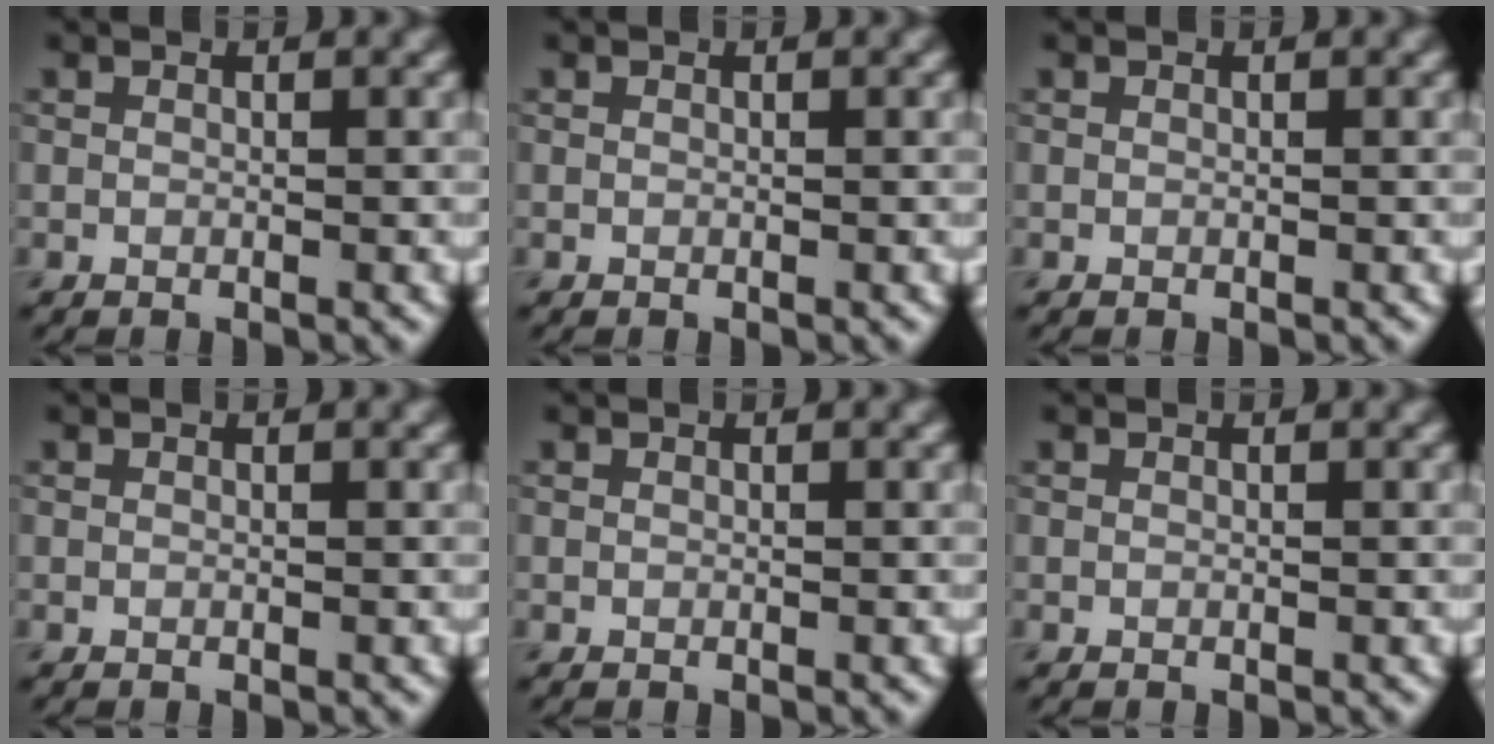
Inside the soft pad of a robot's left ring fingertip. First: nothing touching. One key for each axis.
{"total": 0.0}
{"total": 0.0}
{"total": 0.0}
{"total": 0.0}
{"total": 0.0}